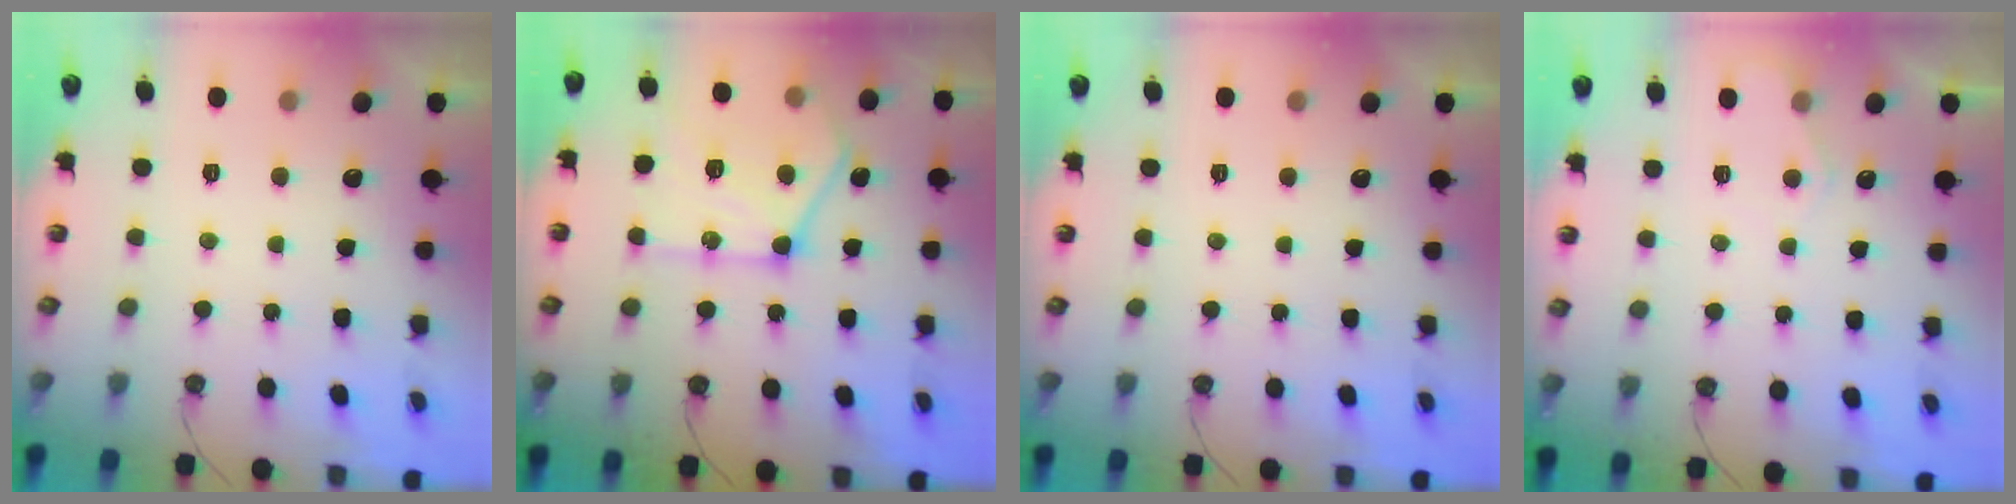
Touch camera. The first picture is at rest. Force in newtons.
{"total": 19.2, "press": 19.1, "slide": 1.7}
{"total": 0.0}
{"total": 4.5, "press": 4.5, "slide": 0.5}